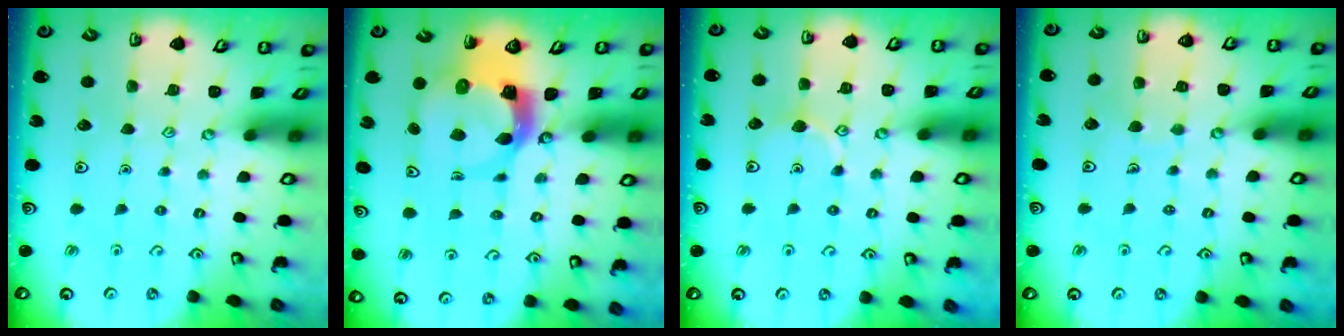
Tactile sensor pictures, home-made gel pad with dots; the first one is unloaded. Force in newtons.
{"total": 5.4, "press": 5.4, "slide": 0.8}
{"total": 4.7, "press": 4.6, "slide": 0.7}
{"total": 4.7, "press": 4.7, "slide": 0.3}